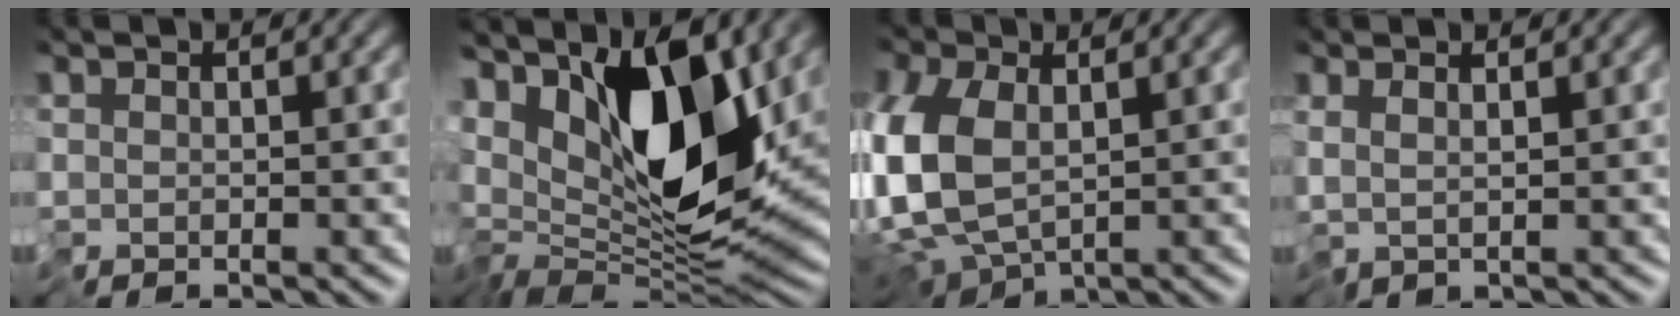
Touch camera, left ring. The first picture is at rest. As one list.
[{"total": 11.2, "force": [2.5, 4.5, 9.9], "torque": [-0.168, -0.004, 0.037]}, {"total": 9.5, "force": [-0.5, 5.9, 7.4], "torque": [-0.194, -0.009, -0.011]}, {"total": 1.2, "force": [0.6, -0.6, 0.8], "torque": [-0.020, 0.003, 0.015]}]